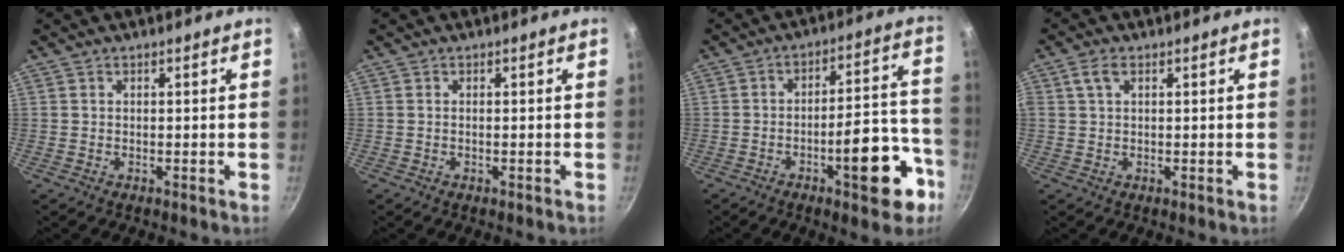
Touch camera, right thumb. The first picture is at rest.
{"total": 0.0}
{"total": 14.4, "force": [-6.7, 5.1, 11.7], "torque": [-0.128, 0.058, -0.089]}
{"total": 2.7, "force": [1.0, 1.4, 2.0], "torque": [-0.040, 0.005, 0.019]}